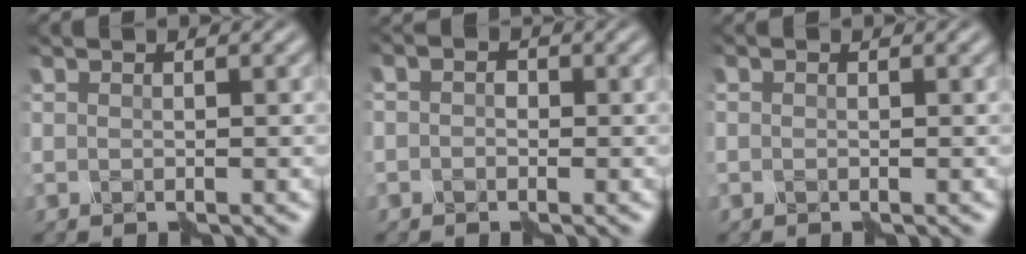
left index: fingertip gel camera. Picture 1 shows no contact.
{"total": 0.8, "force": [-0.5, 0.6, 0.2], "torque": [-0.003, 0.007, -0.007]}
{"total": 0.5, "force": [0.0, 0.5, 0.2], "torque": [0.006, -0.001, -0.005]}